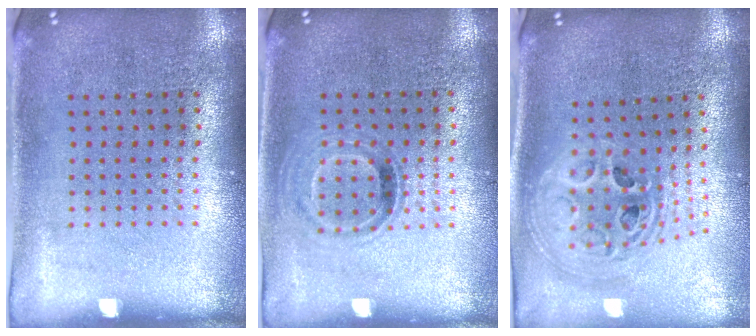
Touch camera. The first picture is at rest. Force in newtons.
{"total": 1.0, "press": 0.8, "slide": 0.5}
{"total": 2.4, "press": 1.8, "slide": 1.6}